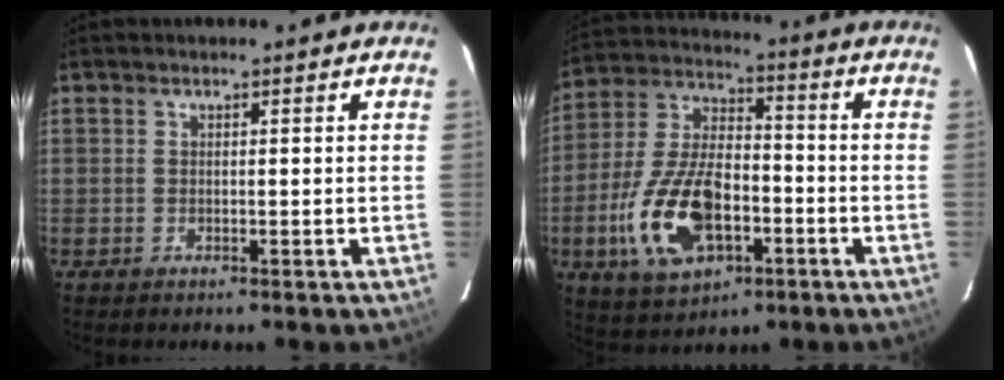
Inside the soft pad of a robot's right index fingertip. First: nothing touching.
{"total": 17.6, "force": [-6.0, 9.1, 13.8], "torque": [-0.297, -0.001, -0.100]}